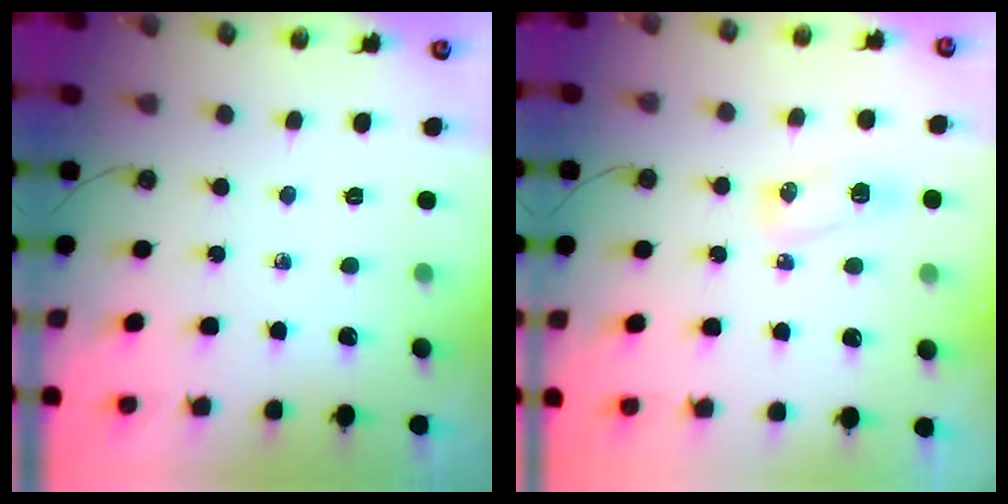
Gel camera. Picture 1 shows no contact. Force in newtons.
{"total": 6.4, "press": 6.2, "slide": 1.3}